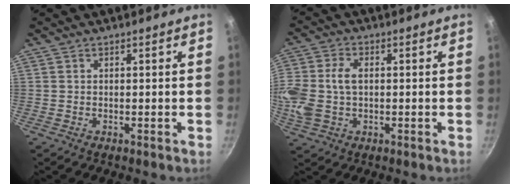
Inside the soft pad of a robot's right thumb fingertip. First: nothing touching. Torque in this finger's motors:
{"motor_torque": [1.15, 2.15, 1.27, -0.63, 0.14]}